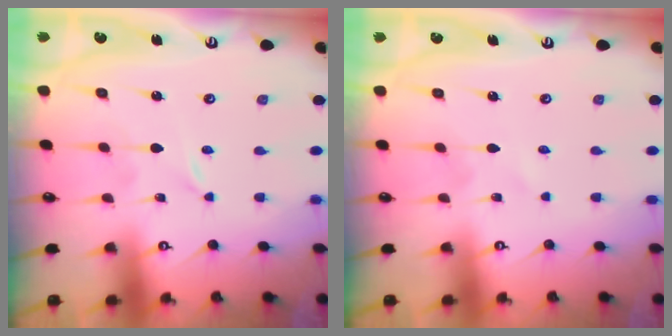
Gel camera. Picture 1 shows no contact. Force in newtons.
{"total": 1.0, "press": 1.0, "slide": 0.2}